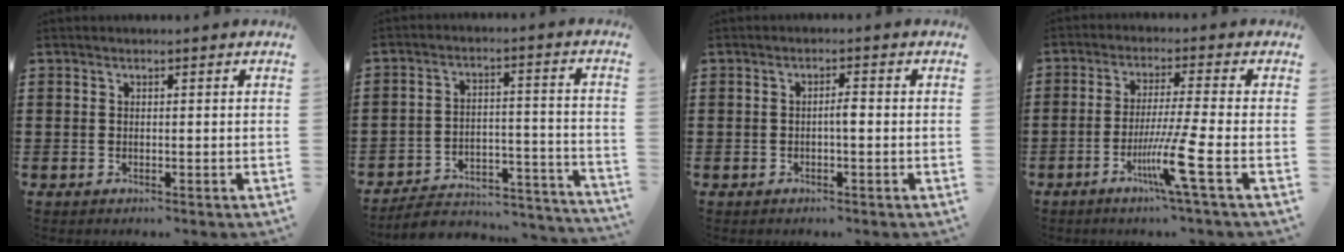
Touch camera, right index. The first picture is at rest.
{"total": 4.8, "force": [-4.3, 1.4, 1.3], "torque": [-0.021, 0.008, -0.088]}
{"total": 1.6, "force": [-0.4, 0.3, 1.5], "torque": [-0.029, 0.003, -0.008]}
{"total": 8.7, "force": [-3.8, -0.7, 7.8], "torque": [-0.149, -0.020, -0.071]}